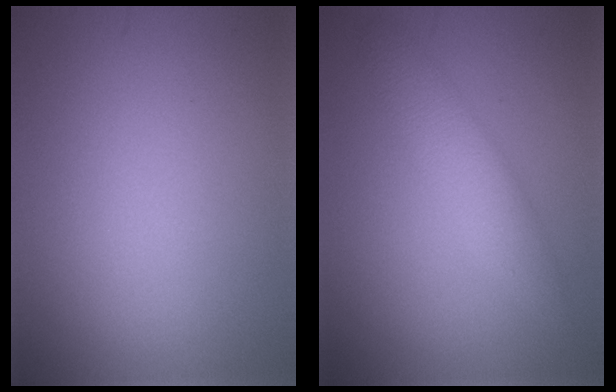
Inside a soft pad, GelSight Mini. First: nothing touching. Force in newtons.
{"total": 3.3, "press": 3.3, "slide": 0.1}